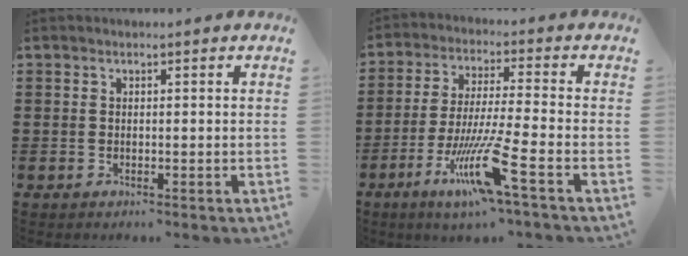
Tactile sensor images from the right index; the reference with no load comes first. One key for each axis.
{"total": 11.4, "fx": -5.8, "fy": 0.3, "fz": 9.8, "tx": -0.207, "ty": -0.013, "tz": -0.113}